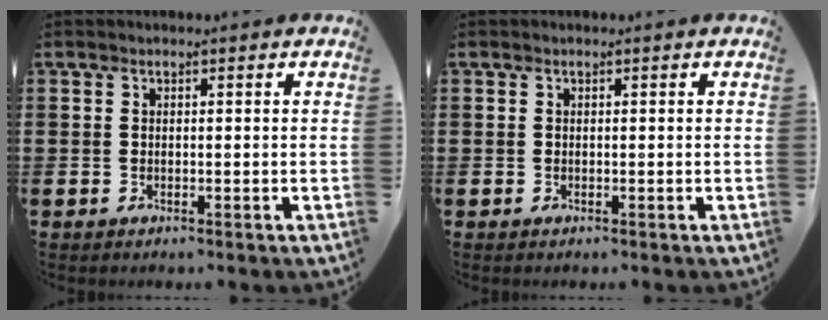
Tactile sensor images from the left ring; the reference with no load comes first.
{"total": 0.0}